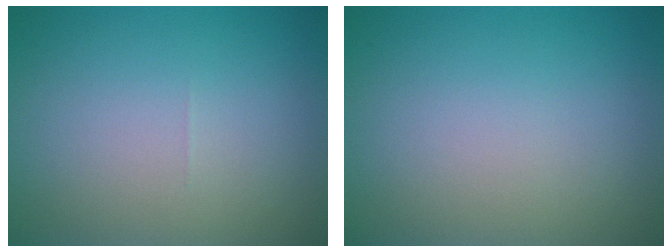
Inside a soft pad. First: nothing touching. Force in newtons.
{"total": 0.0}